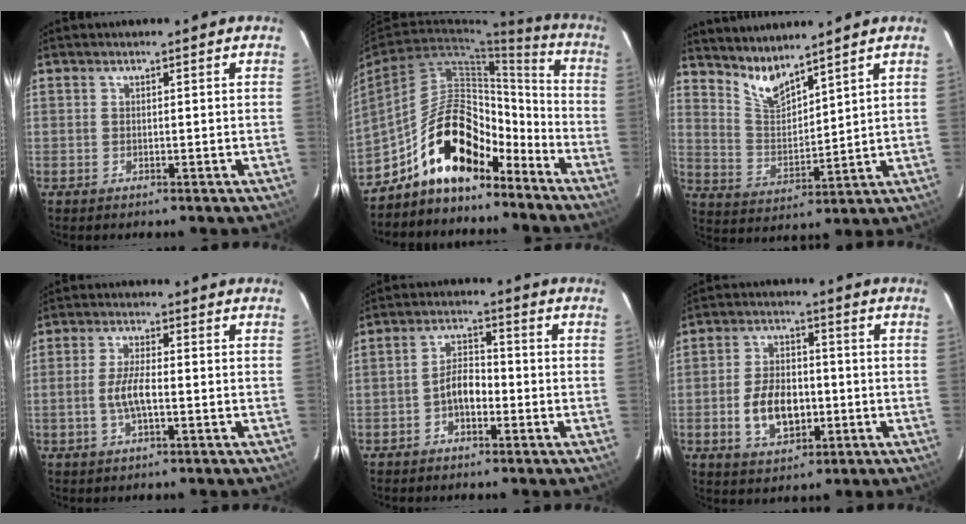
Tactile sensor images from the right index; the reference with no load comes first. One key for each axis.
{"total": 14.9, "fx": -11.2, "fy": 6.4, "fz": 7.4, "tx": -0.118, "ty": 0.044, "tz": -0.182}
{"total": 7.3, "fx": 6.5, "fy": 0.8, "fz": 3.2, "tx": -0.064, "ty": -0.016, "tz": 0.133}
{"total": 5.1, "fx": -1.1, "fy": 1.4, "fz": 4.8, "tx": -0.097, "ty": 0.000, "tz": -0.021}
{"total": 4.6, "fx": -2.0, "fy": 2.2, "fz": 3.5, "tx": -0.067, "ty": 0.013, "tz": -0.036}
{"total": 9.8, "fx": -2.3, "fy": 6.1, "fz": 7.4, "tx": -0.147, "ty": 0.008, "tz": -0.031}